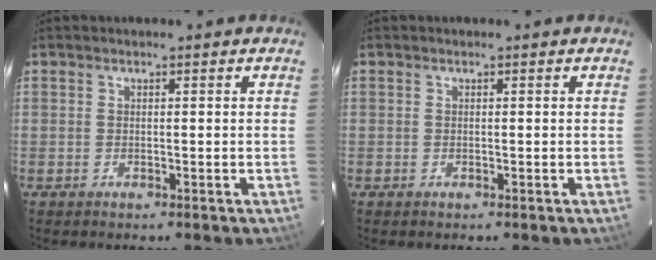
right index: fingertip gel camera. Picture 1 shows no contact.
{"total": 0.0}